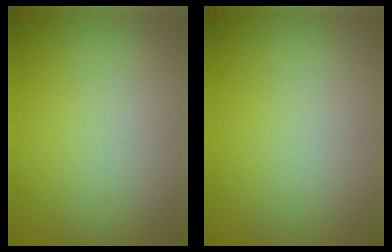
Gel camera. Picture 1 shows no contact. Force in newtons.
{"total": 0.0}